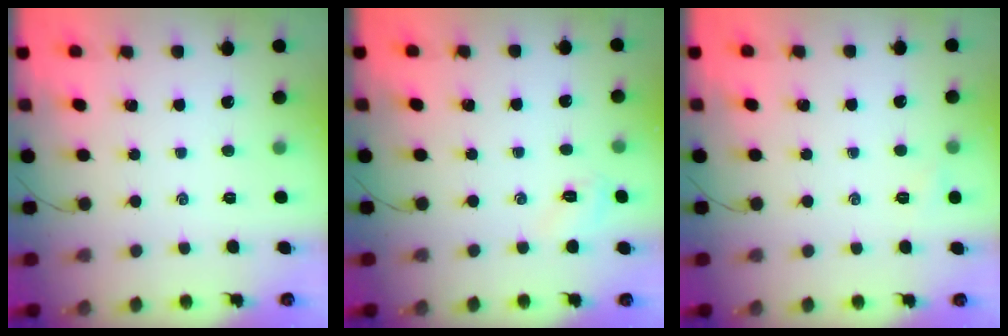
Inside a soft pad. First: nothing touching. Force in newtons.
{"total": 3.3, "press": 3.1, "slide": 0.8}
{"total": 3.4, "press": 3.2, "slide": 0.9}